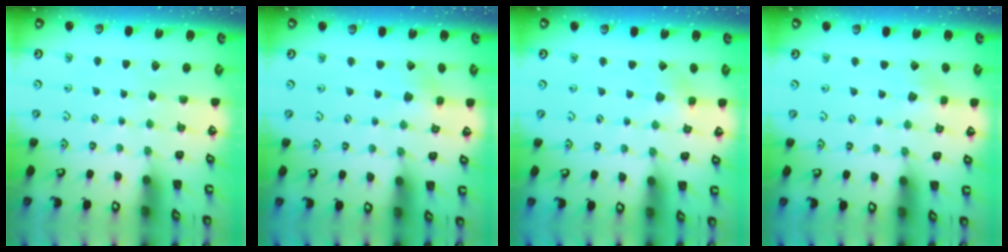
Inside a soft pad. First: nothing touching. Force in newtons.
{"total": 1.2, "press": 1.2, "slide": 0.1}
{"total": 1.8, "press": 1.8, "slide": 0.2}
{"total": 1.4, "press": 1.4, "slide": 0.1}